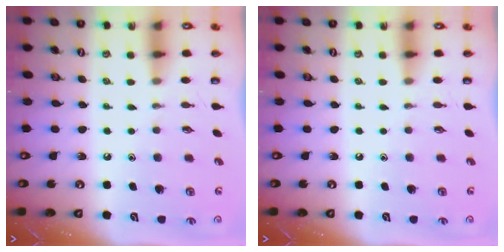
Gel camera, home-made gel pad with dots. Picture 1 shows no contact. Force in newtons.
{"total": 0.0}